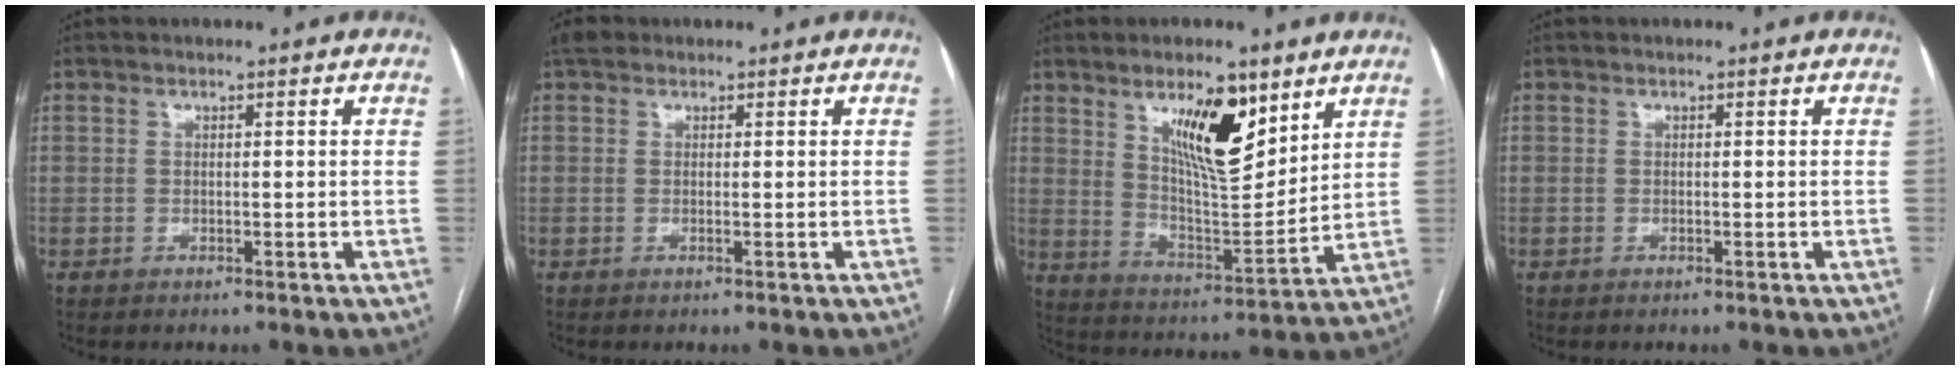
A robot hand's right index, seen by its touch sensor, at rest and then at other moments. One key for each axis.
{"total": 1.9, "fx": 0.9, "fy": 1.2, "fz": 1.2, "tx": -0.034, "ty": 0.014, "tz": 0.017}
{"total": 12.7, "fx": 7.1, "fy": 3.6, "fz": 9.9, "tx": -0.167, "ty": -0.006, "tz": 0.129}
{"total": 0.0}